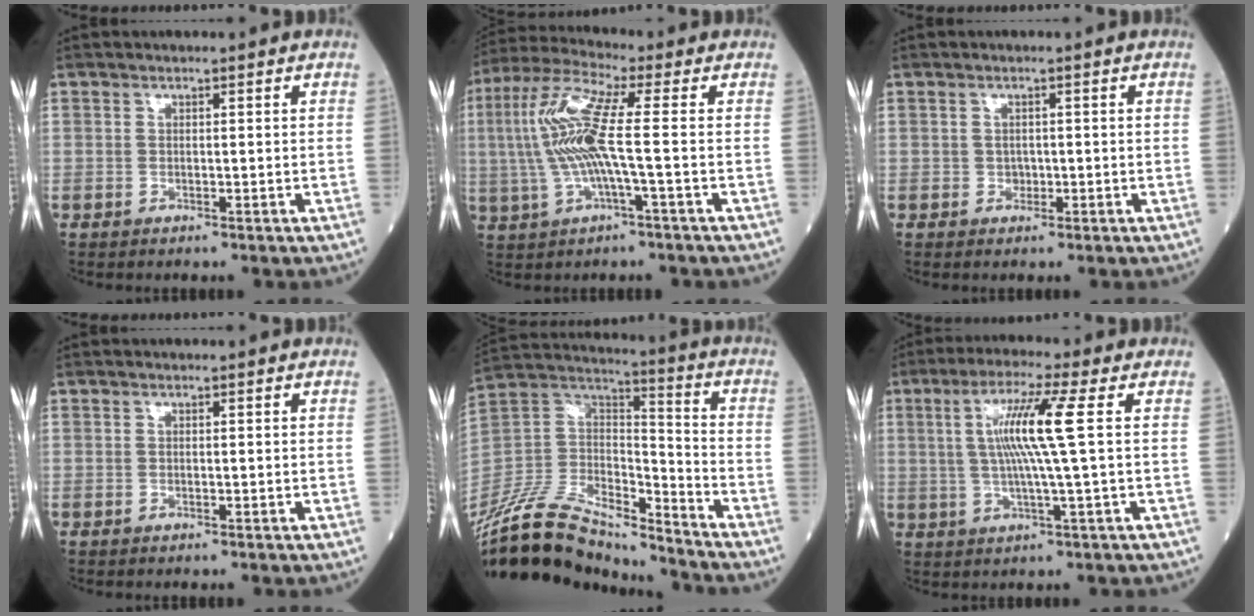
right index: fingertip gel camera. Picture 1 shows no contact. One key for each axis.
{"total": 11.0, "fx": -0.1, "fy": 0.9, "fz": 10.9, "tx": -0.241, "ty": 0.019, "tz": -0.008}
{"total": 0.8, "fx": -0.2, "fy": 0.7, "fz": 0.2, "tx": -0.001, "ty": 0.002, "tz": -0.004}
{"total": 0.0}
{"total": 22.1, "fx": -19.9, "fy": 5.3, "fz": 8.0, "tx": -0.179, "ty": 0.016, "tz": -0.356}
{"total": 9.0, "fx": 1.6, "fy": -1.3, "fz": 8.7, "tx": -0.171, "ty": 0.006, "tz": 0.032}